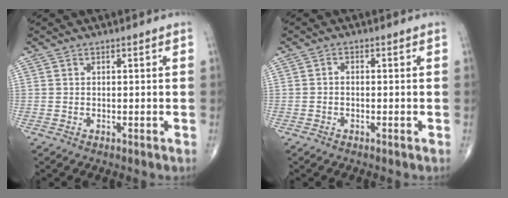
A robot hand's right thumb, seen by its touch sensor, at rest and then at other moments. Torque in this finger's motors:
{"motor_torque": [-0.20, 0.17, -0.07, 0.12, 0.06]}